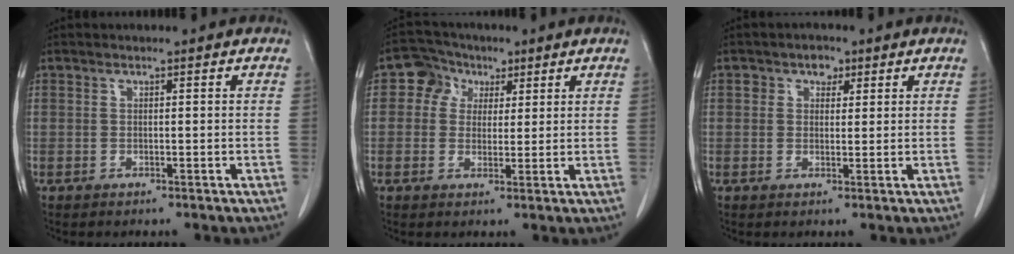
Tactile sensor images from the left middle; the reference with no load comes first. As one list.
[{"total": 5.1, "force": [2.0, 4.5, 1.6], "torque": [-0.027, 0.024, 0.034]}, {"total": 2.5, "force": [1.3, 1.8, 1.2], "torque": [-0.019, 0.006, 0.018]}]